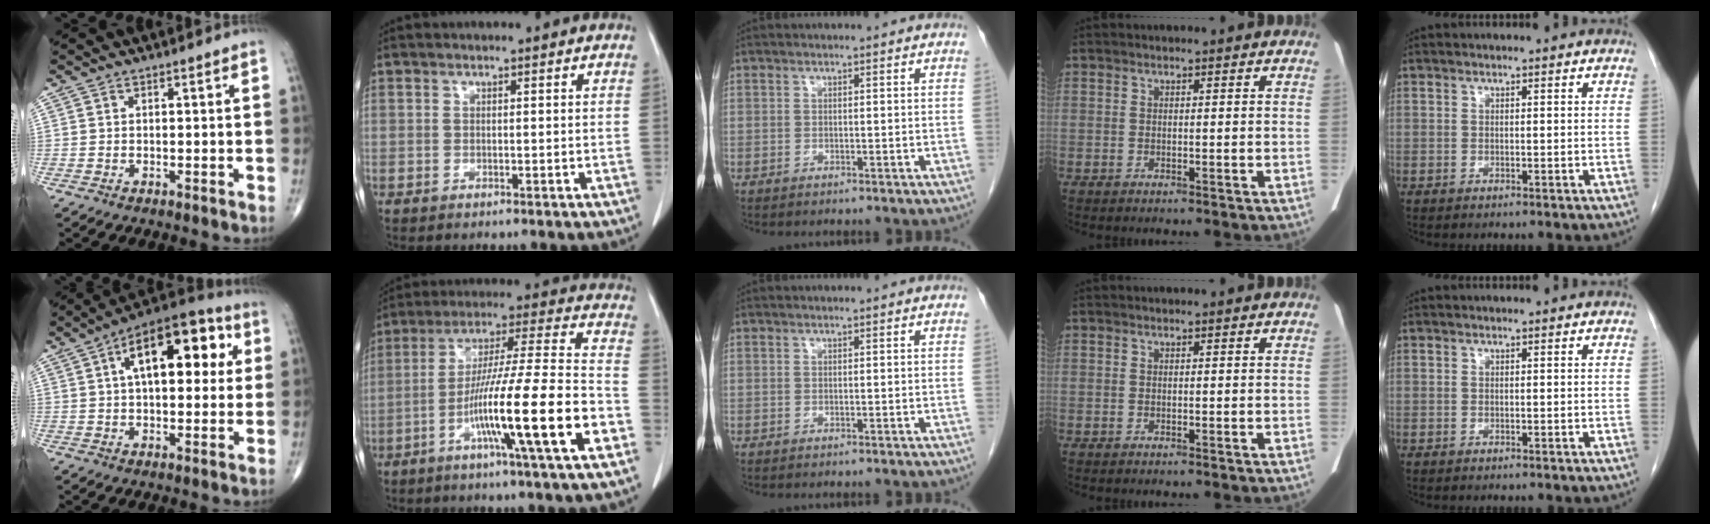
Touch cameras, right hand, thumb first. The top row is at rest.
{"thumb": {"total": 18.7, "force": [5.0, 9.3, 15.4], "torque": [-0.193, 0.021, 0.062]}, "index": {"total": 19.1, "force": [-7.4, -0.5, 17.6], "torque": [-0.301, -0.015, -0.128]}}